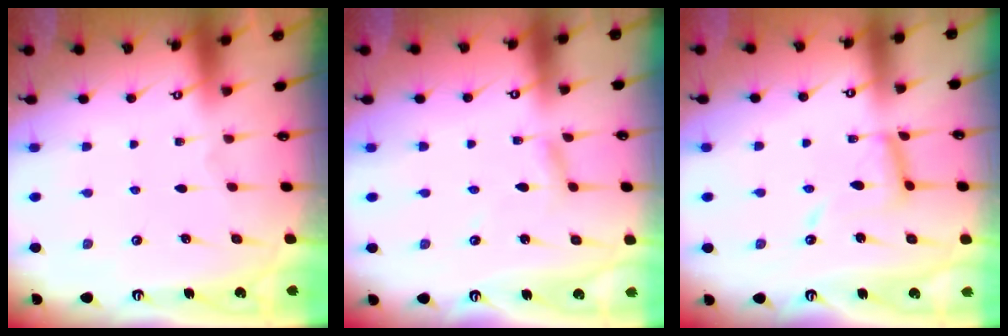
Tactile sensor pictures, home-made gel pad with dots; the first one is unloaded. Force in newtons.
{"total": 2.8, "press": 2.8, "slide": 0.1}
{"total": 10.8, "press": 10.7, "slide": 0.9}